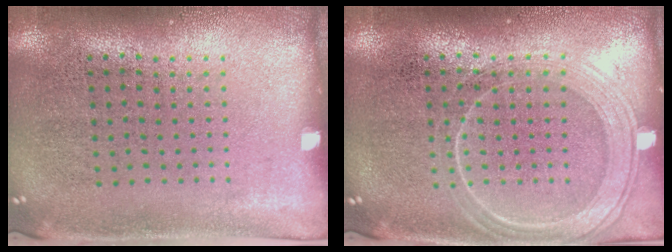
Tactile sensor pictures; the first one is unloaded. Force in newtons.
{"total": 2.4, "press": 2.4, "slide": 0.4}